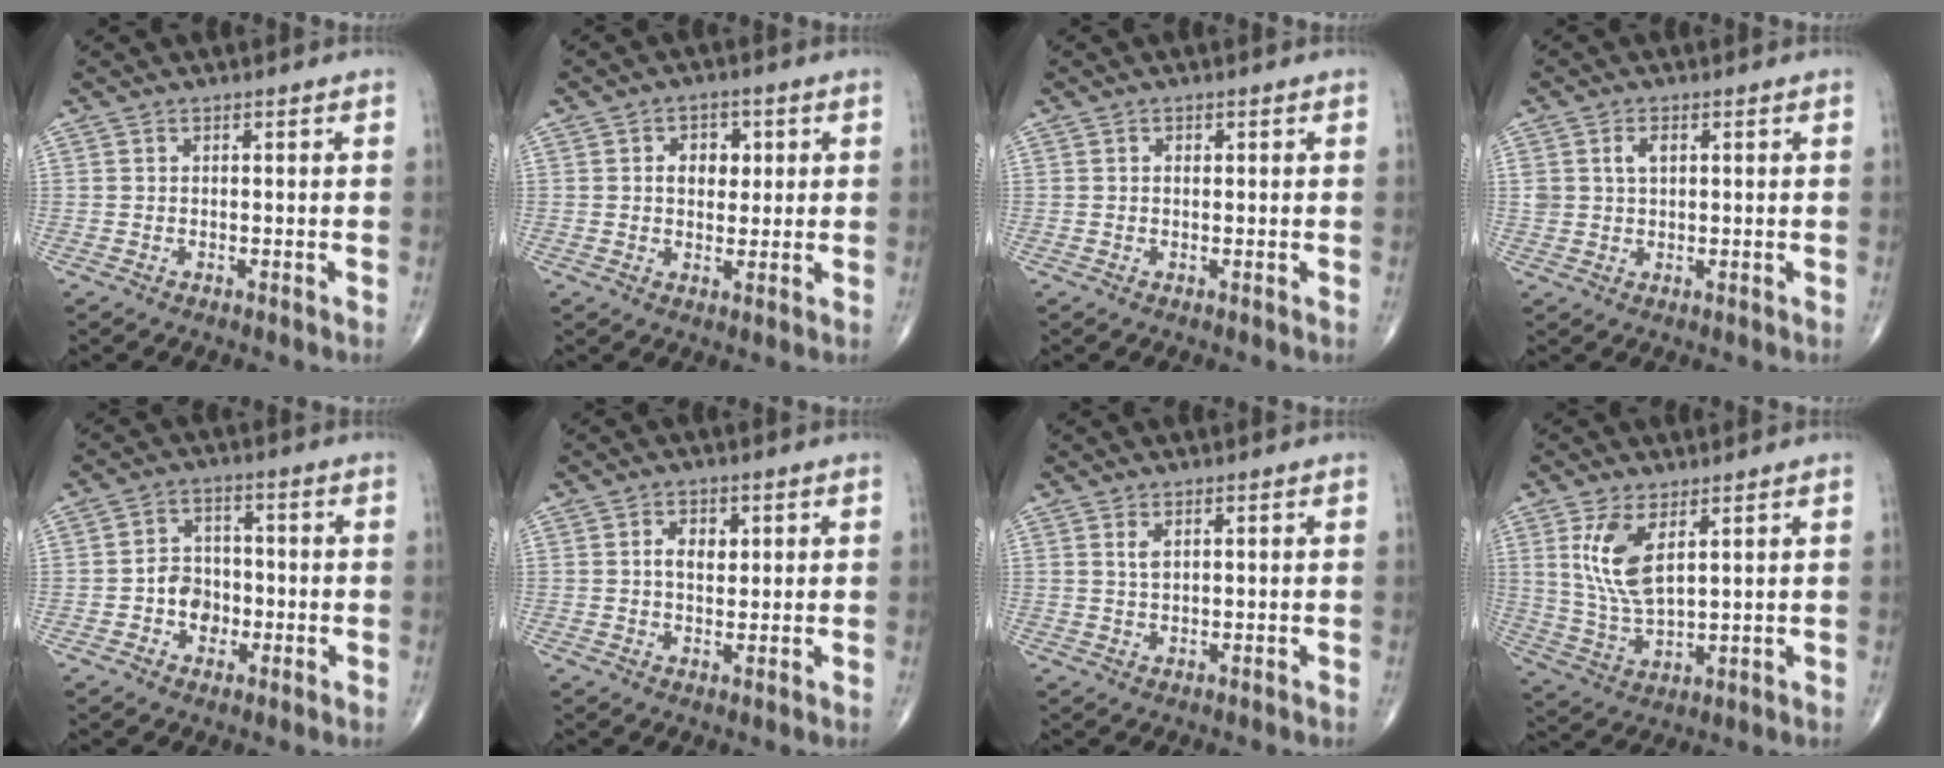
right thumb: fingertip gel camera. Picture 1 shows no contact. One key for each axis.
{"total": 5.3, "fx": 1.1, "fy": 3.9, "fz": 3.4, "tx": -0.017, "ty": -0.001, "tz": 0.013}
{"total": 0.7, "fx": 0.1, "fy": 0.5, "fz": 0.5, "tx": -0.006, "ty": 0.002, "tz": 0.002}
{"total": 3.2, "fx": 1.0, "fy": 2.1, "fz": 2.2, "tx": -0.037, "ty": 0.002, "tz": 0.021}
{"total": 6.4, "fx": -1.4, "fy": 5.2, "fz": 3.4, "tx": -0.023, "ty": 0.018, "tz": -0.031}
{"total": 4.1, "fx": 1.0, "fy": 2.7, "fz": 3.0, "tx": -0.032, "ty": -0.003, "tz": 0.014}
{"total": 1.8, "fx": 0.8, "fy": 0.8, "fz": 1.4, "tx": -0.025, "ty": -0.001, "tz": 0.018}
{"total": 9.8, "fx": 3.8, "fy": 4.3, "fz": 8.0, "tx": -0.157, "ty": -0.018, "tz": 0.086}